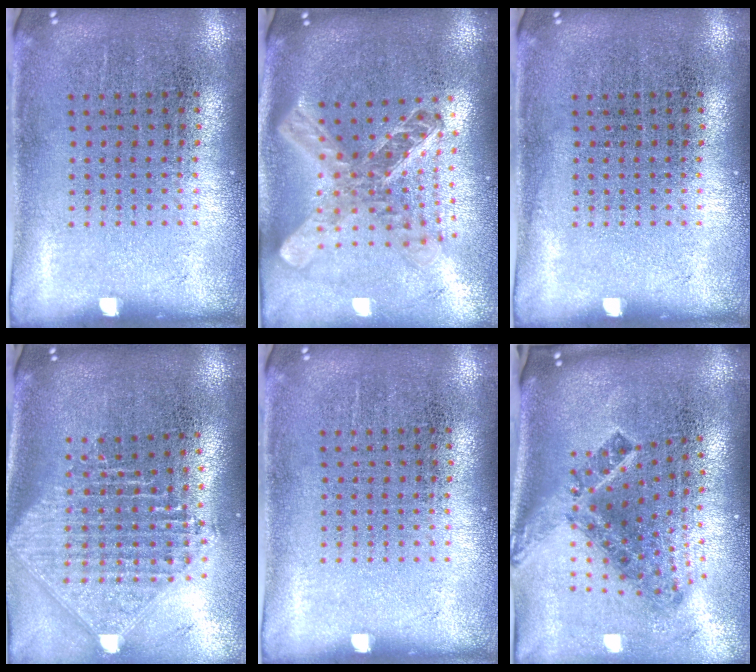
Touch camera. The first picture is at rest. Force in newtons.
{"total": 2.5, "press": 1.9, "slide": 1.6}
{"total": 0.0}
{"total": 2.4, "press": 1.9, "slide": 1.5}
{"total": 0.0}
{"total": 2.2, "press": 1.3, "slide": 1.7}